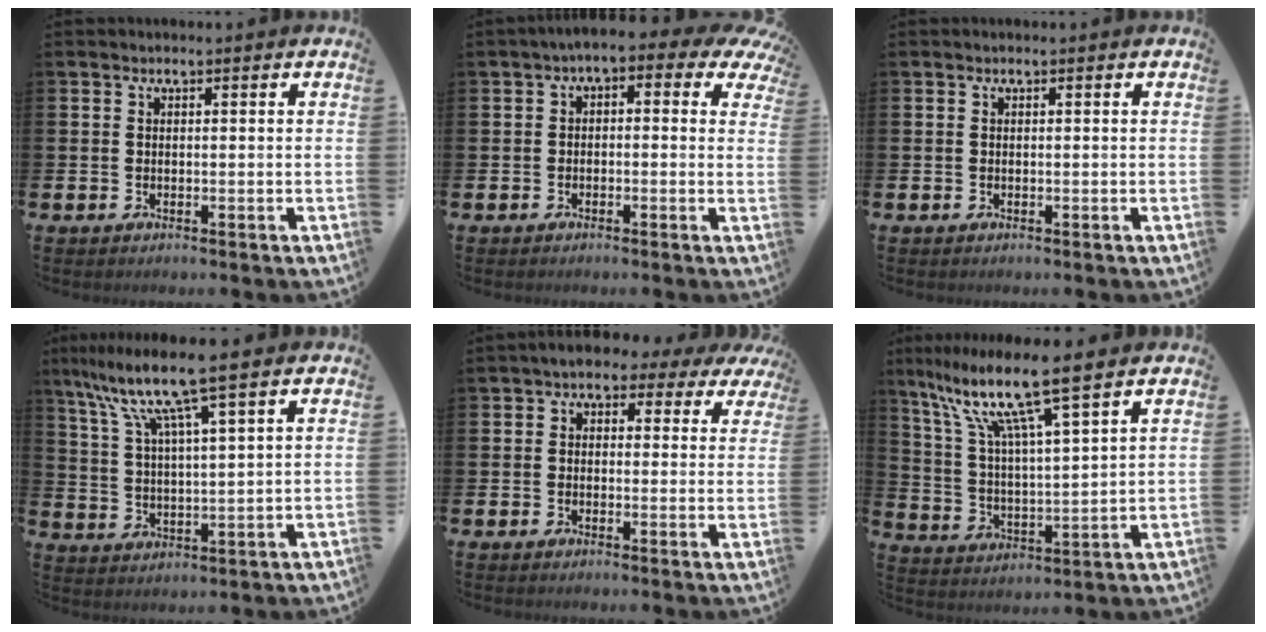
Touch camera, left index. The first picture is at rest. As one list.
[{"total": 2.2, "force": [-0.9, 1.1, 1.7], "torque": [-0.033, -0.007, -0.027]}, {"total": 0.0}, {"total": 10.0, "force": [7.6, 0.7, 6.6], "torque": [-0.149, -0.027, 0.129]}, {"total": 3.1, "force": [1.9, 2.1, 1.3], "torque": [-0.037, -0.002, 0.029]}, {"total": 11.3, "force": [9.0, 0.8, 6.8], "torque": [-0.171, -0.041, 0.150]}]